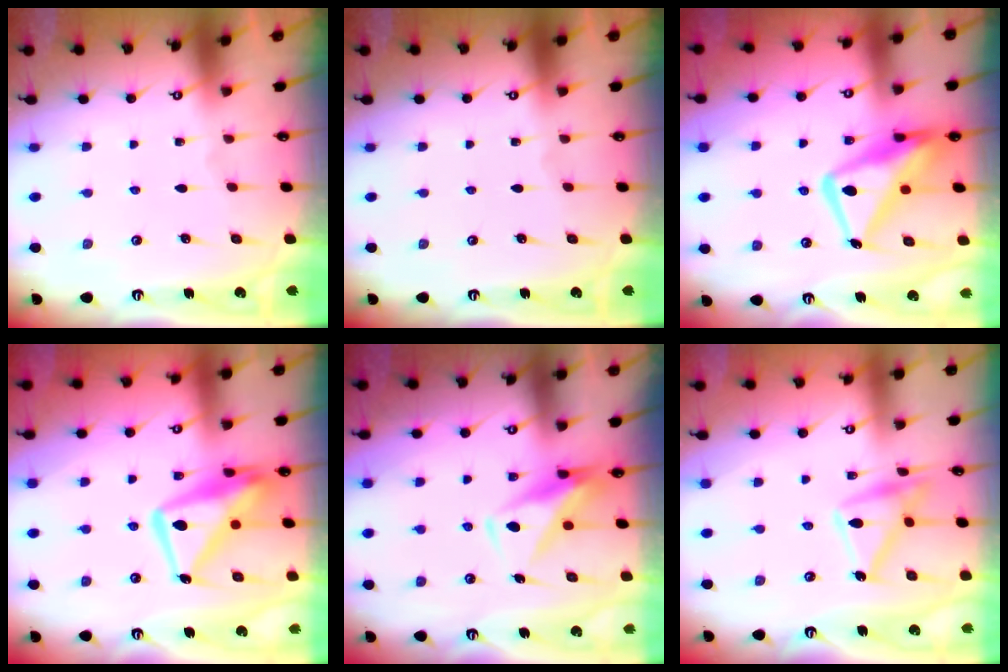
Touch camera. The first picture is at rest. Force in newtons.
{"total": 0.0}
{"total": 16.8, "press": 16.8, "slide": 1.7}
{"total": 14.9, "press": 14.8, "slide": 1.7}
{"total": 8.4, "press": 8.3, "slide": 0.9}
{"total": 14.4, "press": 14.4, "slide": 0.7}